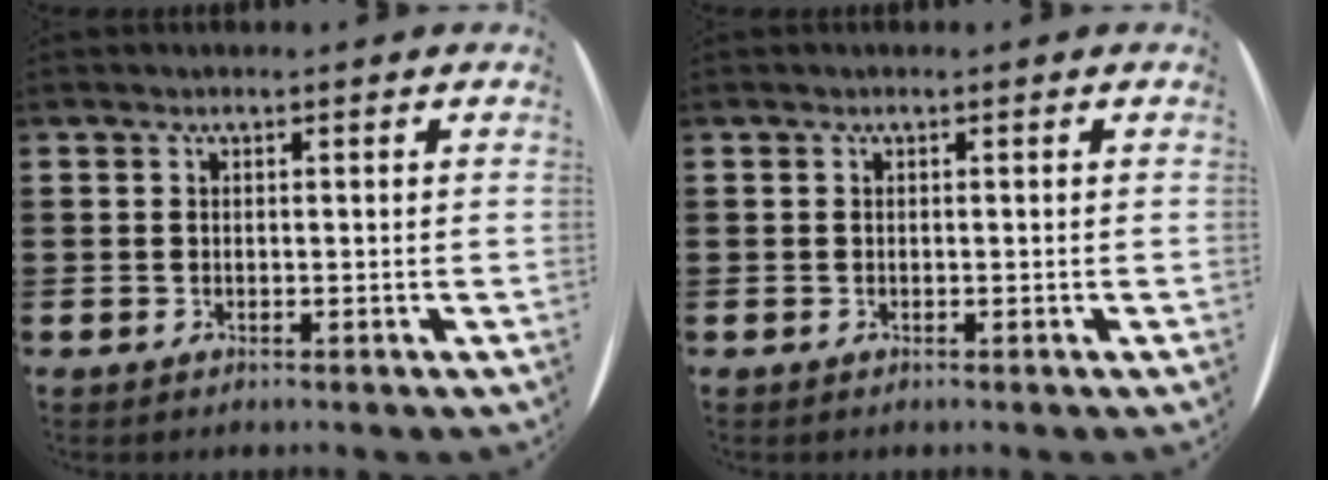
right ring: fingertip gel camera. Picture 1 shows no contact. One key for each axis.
{"total": 0.0}